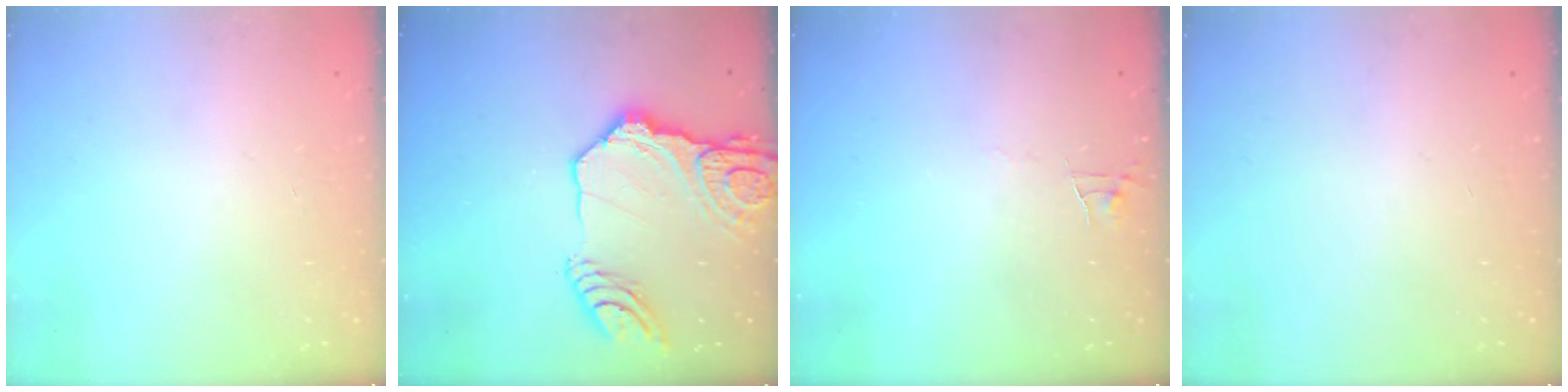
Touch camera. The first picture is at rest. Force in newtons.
{"total": 19.8, "press": 19.7, "slide": 2.3}
{"total": 3.5, "press": 3.5, "slide": 0.3}
{"total": 0.0}